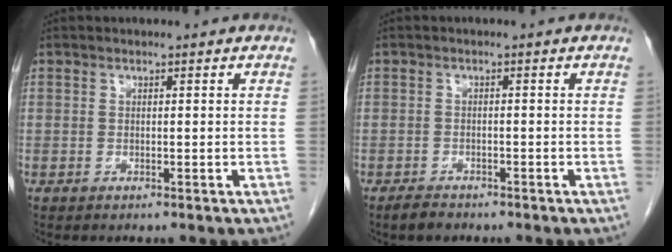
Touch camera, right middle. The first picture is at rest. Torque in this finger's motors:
{"motor_torque": [0.52, -0.15, -0.01, 0.00]}